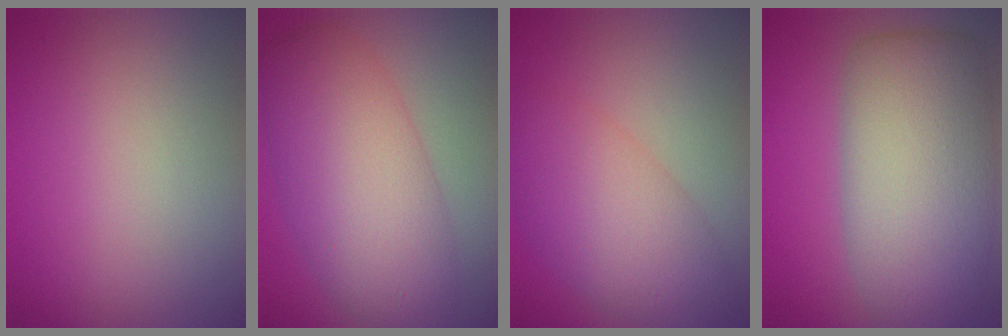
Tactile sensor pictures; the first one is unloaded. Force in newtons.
{"total": 8.7, "press": 8.7, "slide": 0.2}
{"total": 4.8, "press": 4.8, "slide": 0.2}
{"total": 10.1, "press": 10.1, "slide": 0.7}